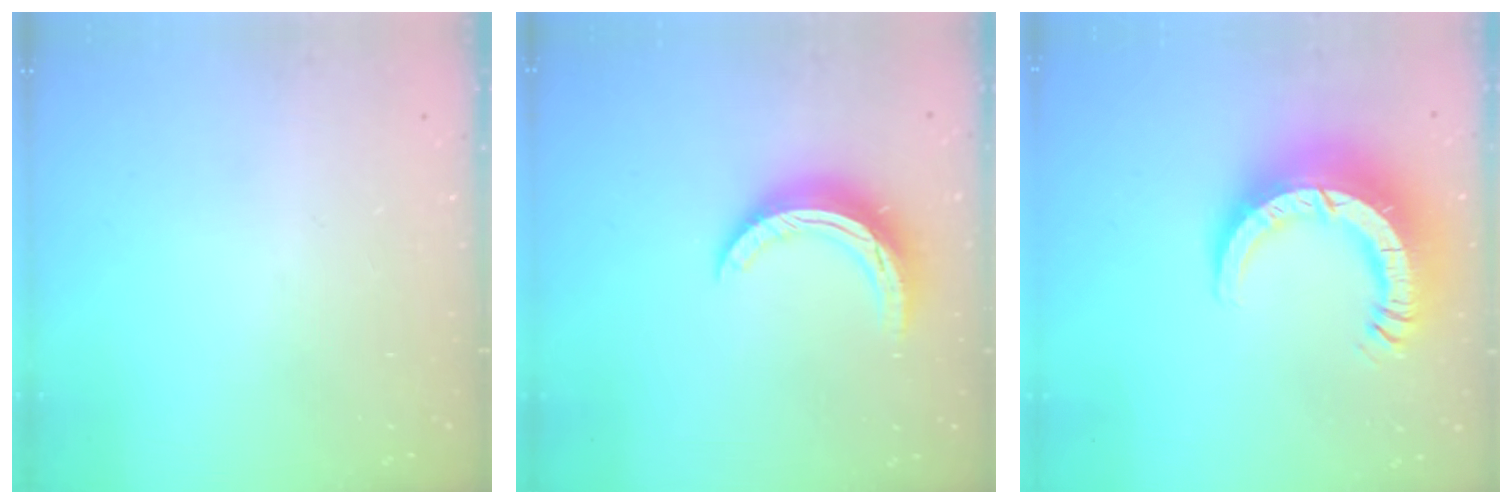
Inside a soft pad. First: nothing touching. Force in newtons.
{"total": 10.8, "press": 10.8, "slide": 0.5}
{"total": 15.8, "press": 15.7, "slide": 1.6}